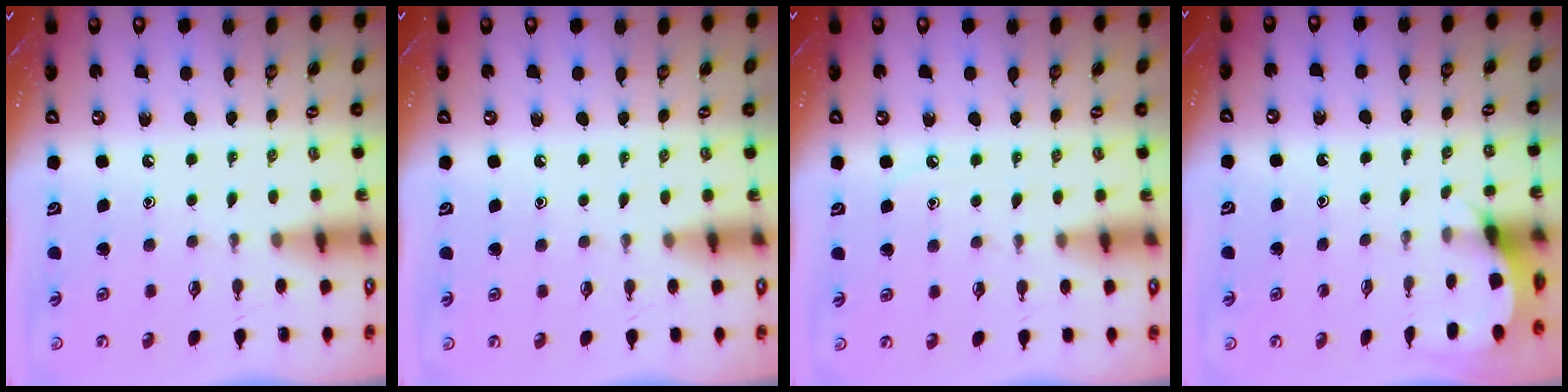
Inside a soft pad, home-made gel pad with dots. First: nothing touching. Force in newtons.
{"total": 2.7, "press": 2.6, "slide": 0.4}
{"total": 4.8, "press": 4.7, "slide": 0.8}
{"total": 2.5, "press": 2.5, "slide": 0.1}